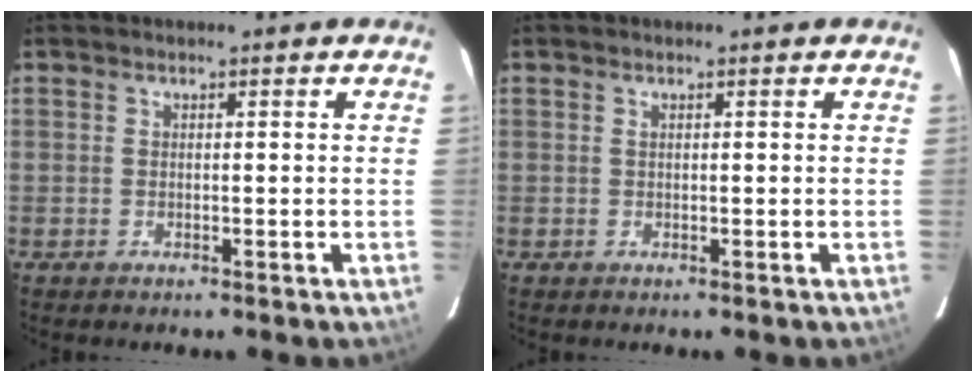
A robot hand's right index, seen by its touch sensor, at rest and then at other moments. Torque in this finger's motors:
{"motor_torque": [0.04, 0.25, 0.04, 0.00]}